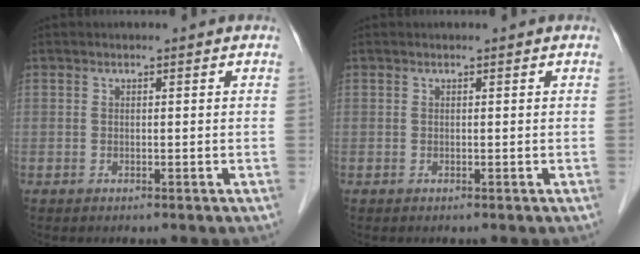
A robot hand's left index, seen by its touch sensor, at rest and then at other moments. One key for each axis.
{"total": 0.0}